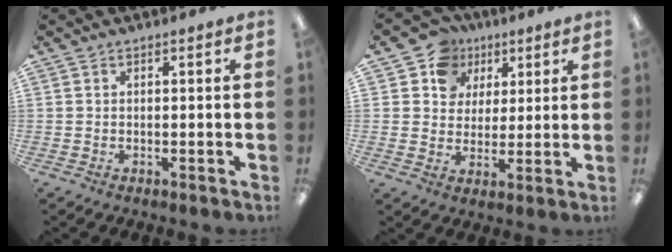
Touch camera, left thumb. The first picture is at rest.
{"total": 9.5, "force": [4.7, 8.2, 1.2], "torque": [-0.037, -0.030, 0.089]}